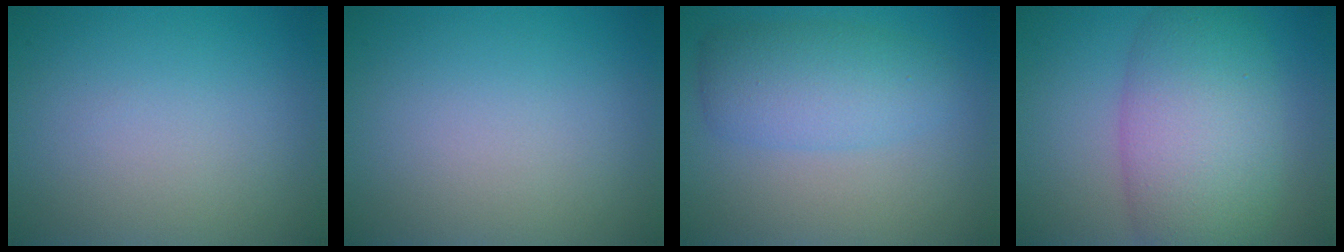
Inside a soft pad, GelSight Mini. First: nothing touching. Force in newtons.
{"total": 0.0}
{"total": 4.5, "press": 4.5, "slide": 0.1}
{"total": 9.0, "press": 9.0, "slide": 0.5}